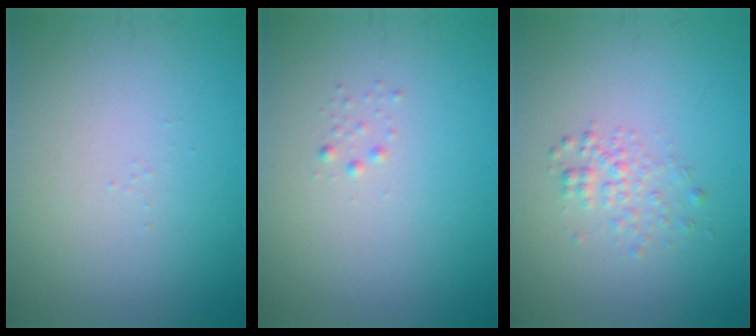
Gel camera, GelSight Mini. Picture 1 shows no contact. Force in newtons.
{"total": 0.6, "press": 0.6, "slide": 0.0}
{"total": 1.7, "press": 1.7, "slide": 0.1}